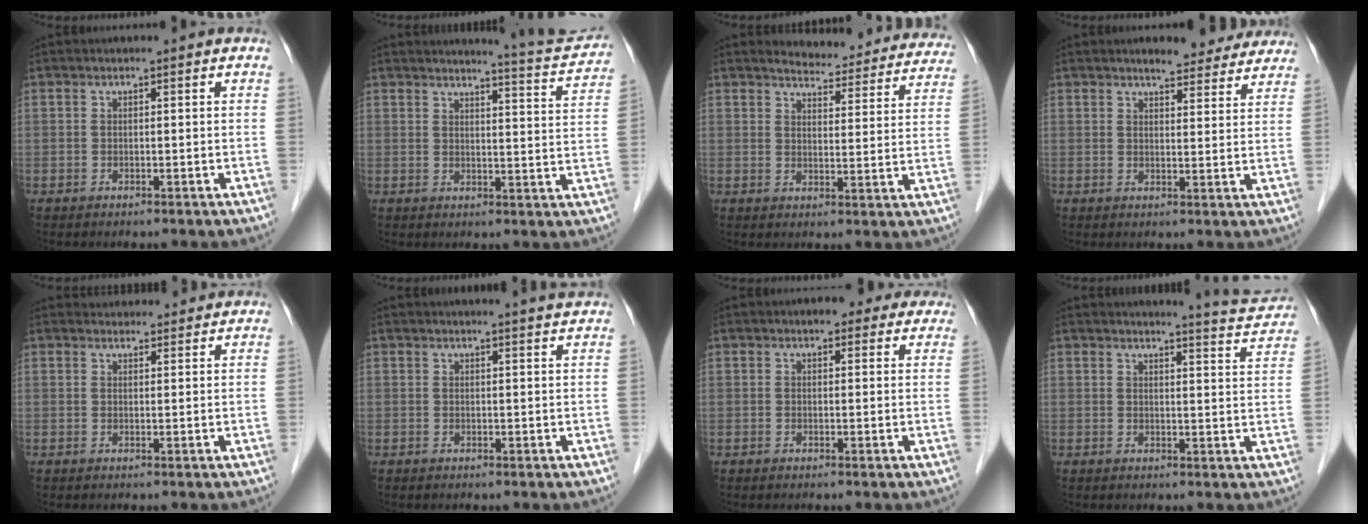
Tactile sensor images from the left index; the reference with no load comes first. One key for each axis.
{"total": 8.5, "fx": 8.4, "fy": -0.6, "fz": 1.3, "tx": -0.027, "ty": -0.032, "tz": 0.094}
{"total": 16.1, "fx": 15.3, "fy": 3.4, "fz": 3.7, "tx": -0.020, "ty": -0.041, "tz": 0.162}
{"total": 8.6, "fx": 7.7, "fy": 2.2, "fz": 3.1, "tx": -0.026, "ty": -0.004, "tz": 0.083}
{"total": 5.2, "fx": 5.0, "fy": 1.3, "fz": 0.6, "tx": -0.005, "ty": 0.016, "tz": 0.057}
{"total": 4.7, "fx": 4.4, "fy": -0.6, "fz": 1.5, "tx": -0.021, "ty": 0.002, "tz": 0.038}
{"total": 4.8, "fx": 3.8, "fy": 2.2, "fz": 2.0, "tx": -0.009, "ty": 0.009, "tz": 0.043}
{"total": 7.0, "fx": 6.9, "fy": -0.4, "fz": 0.7, "tx": -0.021, "ty": -0.028, "tz": 0.072}